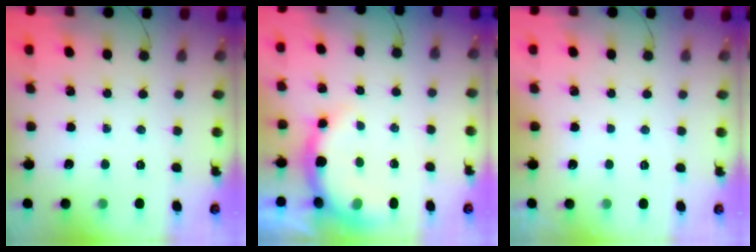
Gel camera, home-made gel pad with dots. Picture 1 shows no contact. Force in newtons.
{"total": 8.2, "press": 8.1, "slide": 1.0}
{"total": 2.9, "press": 2.9, "slide": 0.1}